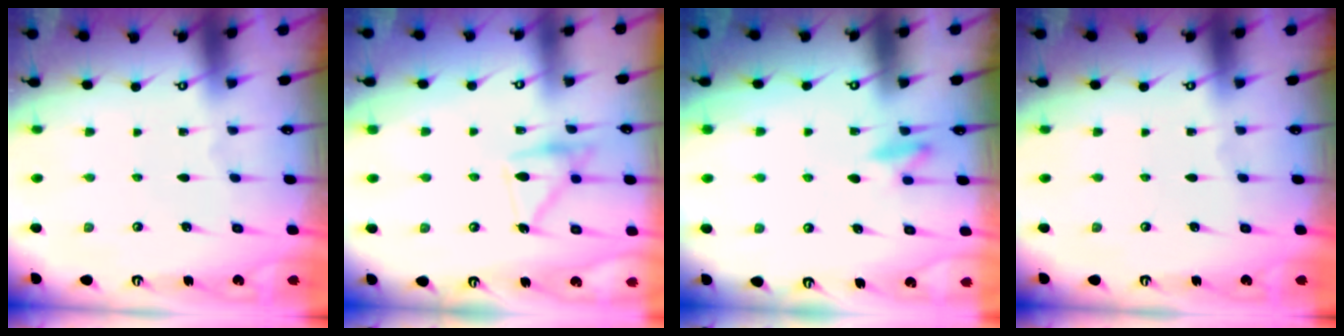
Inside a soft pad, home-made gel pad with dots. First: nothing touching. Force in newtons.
{"total": 14.8, "press": 14.8, "slide": 0.9}
{"total": 7.3, "press": 7.2, "slide": 1.3}
{"total": 0.0}